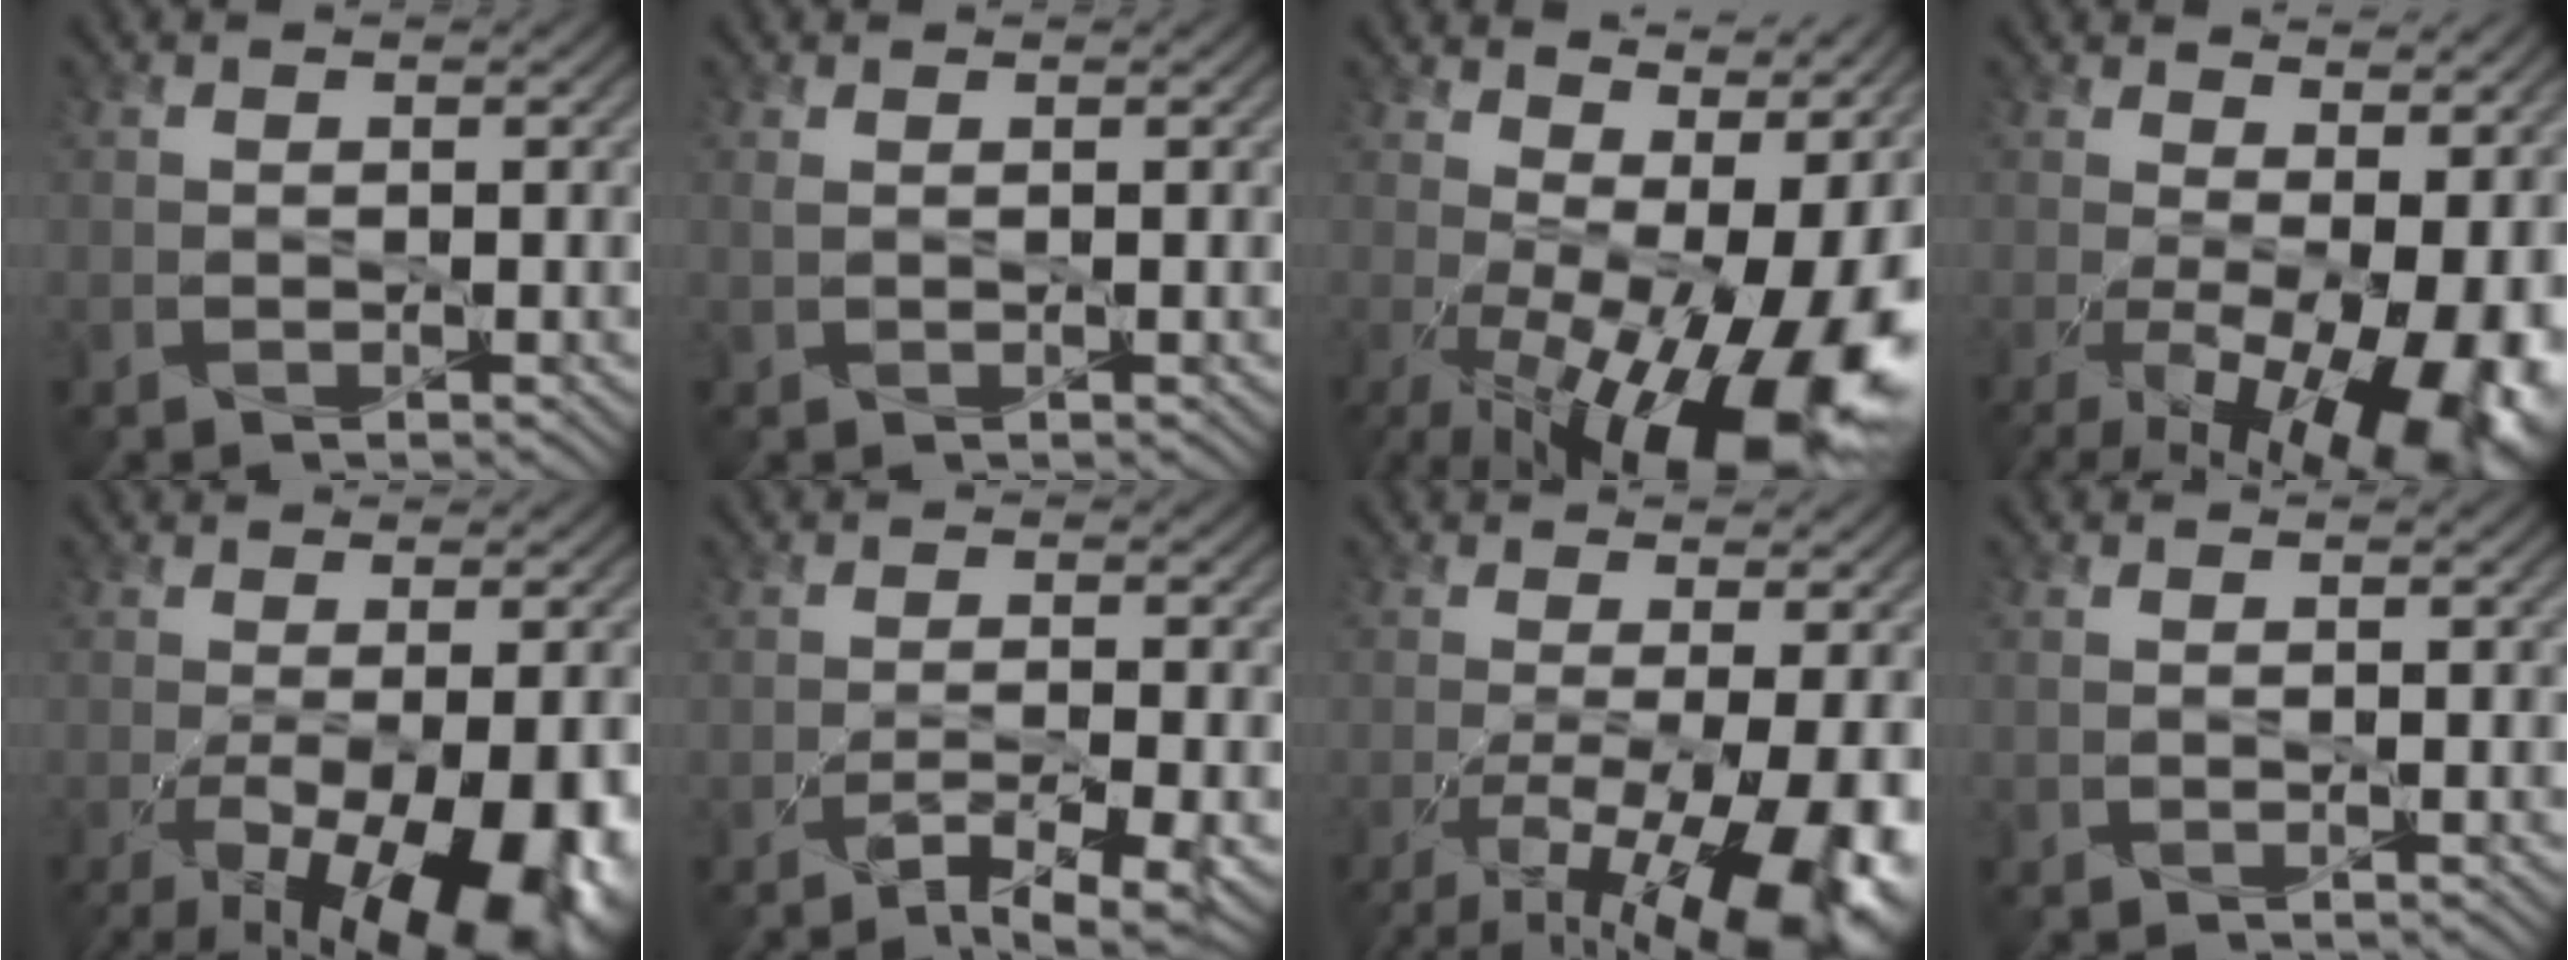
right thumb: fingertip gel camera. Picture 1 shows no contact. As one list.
[{"total": 0.6, "force": [0.4, 0.1, 0.5], "torque": [-0.013, 0.003, 0.007]}, {"total": 17.5, "force": [-1.3, 7.9, 15.6], "torque": [-0.209, -0.016, 0.006]}, {"total": 16.1, "force": [-3.2, 7.5, 13.9], "torque": [-0.199, -0.044, -0.009]}, {"total": 14.5, "force": [-5.7, 5.5, 12.1], "torque": [-0.184, -0.040, -0.053]}, {"total": 5.1, "force": [-3.3, 0.8, 3.9], "torque": [-0.062, -0.001, -0.053]}, {"total": 13.3, "force": [-5.3, 4.1, 11.4], "torque": [-0.185, -0.019, -0.068]}, {"total": 0.0}]